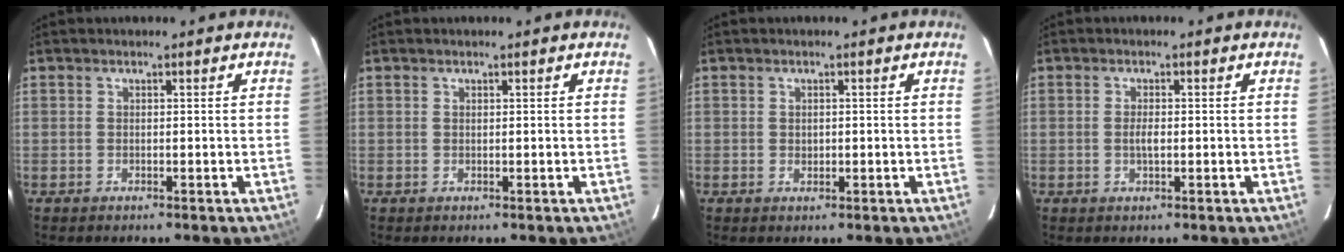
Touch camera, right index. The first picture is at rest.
{"total": 0.0}
{"total": 1.0, "force": [0.1, 0.9, 0.3], "torque": [-0.003, 0.001, 0.003]}
{"total": 0.8, "force": [-0.1, 0.5, 0.6], "torque": [-0.011, 0.001, -0.001]}